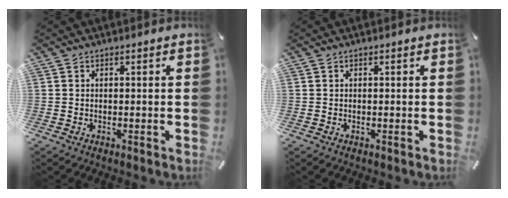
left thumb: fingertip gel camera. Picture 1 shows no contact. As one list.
[{"total": 0.0}]